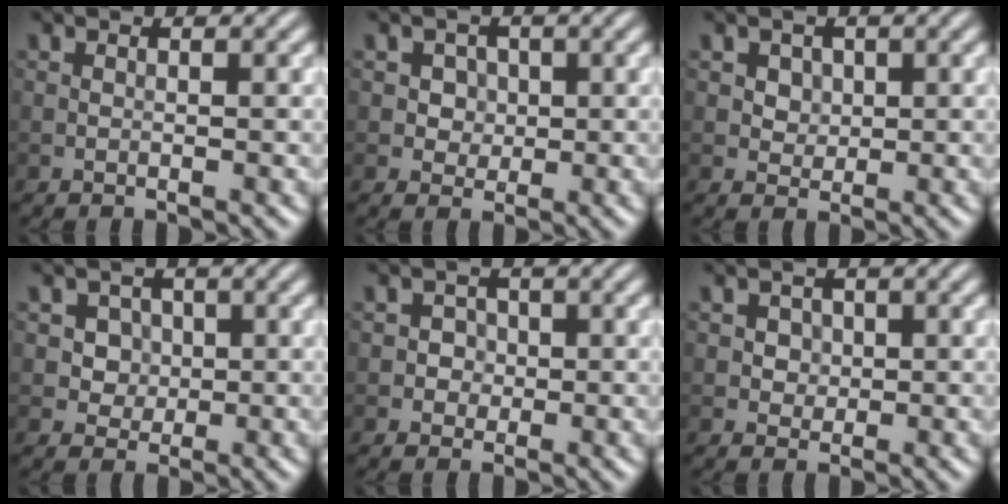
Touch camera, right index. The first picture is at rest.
{"total": 2.4, "force": [0.6, 2.1, 1.0], "torque": [-0.008, 0.002, 0.013]}
{"total": 2.2, "force": [0.9, 1.8, 1.0], "torque": [-0.022, 0.000, 0.023]}
{"total": 3.1, "force": [0.8, 2.7, 1.3], "torque": [-0.015, 0.000, 0.013]}
{"total": 1.6, "force": [-0.1, 1.5, 0.4], "torque": [0.014, 0.001, -0.005]}
{"total": 1.8, "force": [0.5, 1.6, 0.8], "torque": [-0.006, 0.002, 0.010]}